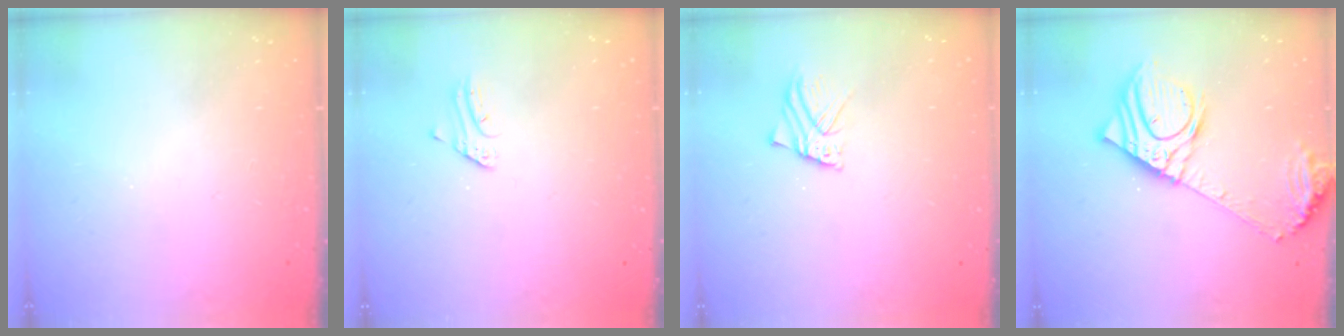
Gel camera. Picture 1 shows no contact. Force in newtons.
{"total": 2.2, "press": 2.2, "slide": 0.2}
{"total": 3.1, "press": 3.1, "slide": 0.2}
{"total": 17.3, "press": 17.0, "slide": 3.6}